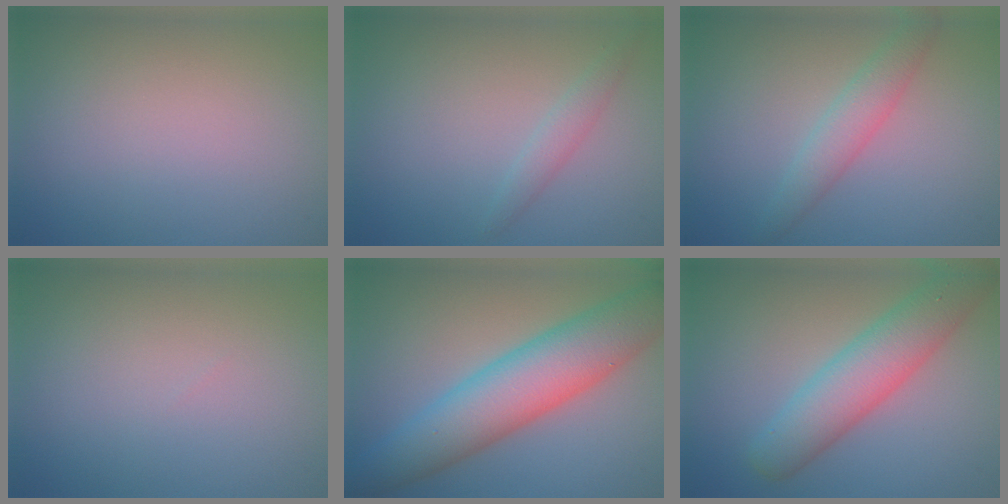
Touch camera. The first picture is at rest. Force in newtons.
{"total": 1.4, "press": 1.4, "slide": 0.1}
{"total": 2.9, "press": 2.8, "slide": 0.1}
{"total": 0.0}
{"total": 9.0, "press": 9.0, "slide": 0.3}
{"total": 6.2, "press": 6.2, "slide": 0.3}